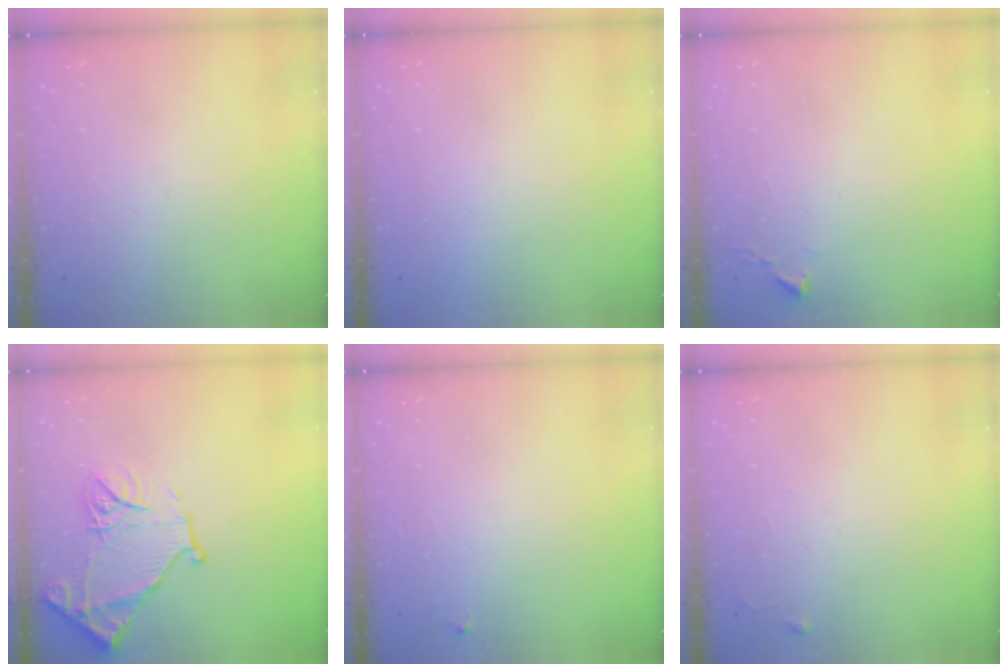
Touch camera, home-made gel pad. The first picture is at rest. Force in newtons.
{"total": 1.5, "press": 1.5, "slide": 0.1}
{"total": 2.4, "press": 2.4, "slide": 0.3}
{"total": 15.2, "press": 15.2, "slide": 1.5}
{"total": 2.3, "press": 2.3, "slide": 0.2}
{"total": 3.3, "press": 3.3, "slide": 0.5}